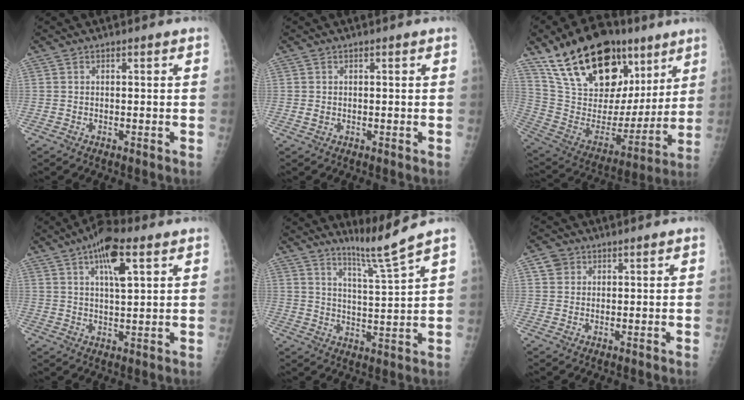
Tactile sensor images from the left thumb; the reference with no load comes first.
{"total": 1.3, "force": [0.0, 1.1, 0.7], "torque": [-0.009, 0.000, 0.002]}
{"total": 28.8, "force": [16.3, 15.5, 18.0], "torque": [-0.260, -0.019, 0.286]}
{"total": 9.5, "force": [4.5, 3.4, 7.7], "torque": [-0.118, -0.007, 0.073]}
{"total": 6.6, "force": [5.5, -2.1, 2.9], "torque": [-0.051, -0.063, 0.105]}
{"total": 2.8, "force": [1.3, 2.4, 0.6], "torque": [0.008, -0.003, 0.018]}